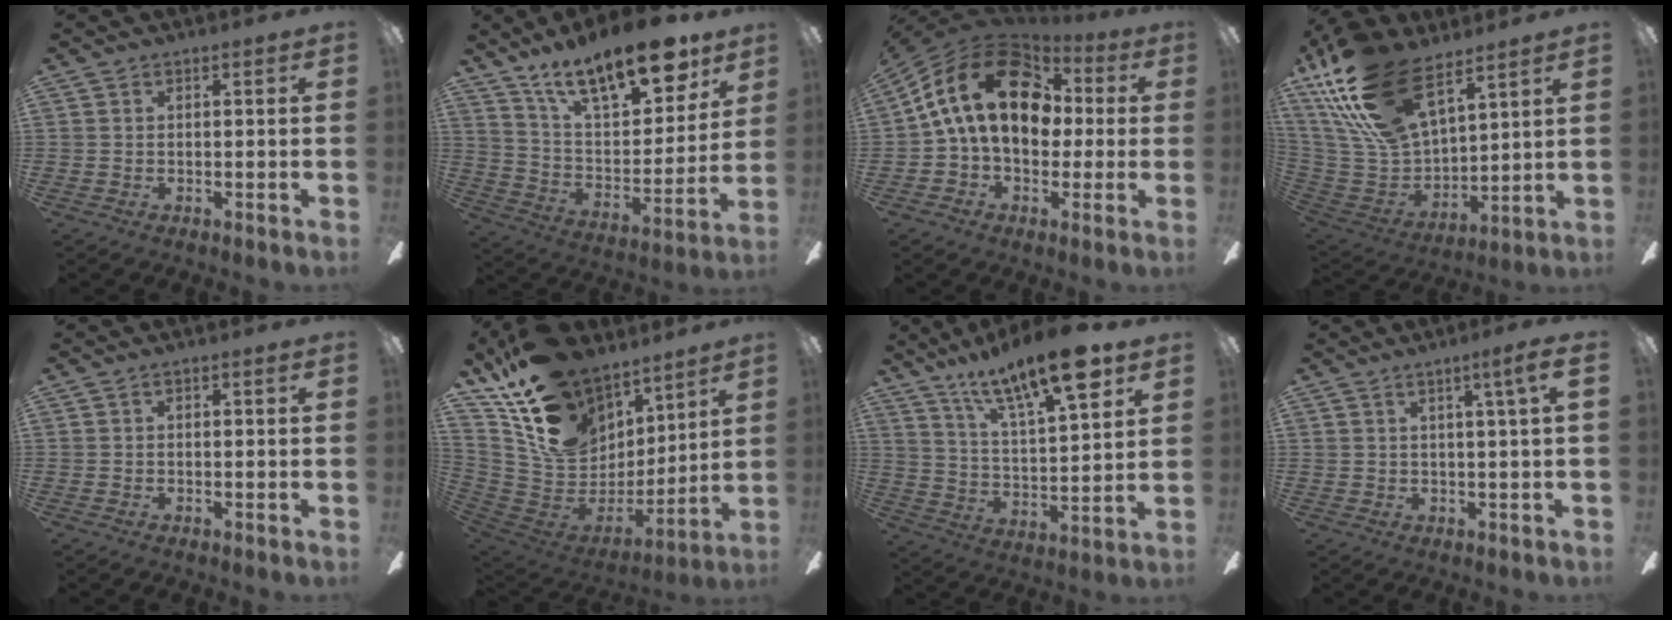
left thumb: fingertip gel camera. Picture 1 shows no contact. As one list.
[{"total": 20.3, "force": [14.6, 7.7, 11.9], "torque": [-0.194, -0.089, 0.254]}, {"total": 22.0, "force": [5.1, 14.7, 15.5], "torque": [-0.299, 0.008, 0.089]}, {"total": 25.3, "force": [16.1, 12.4, 15.1], "torque": [-0.334, -0.085, 0.290]}, {"total": 0.8, "force": [0.1, 0.5, 0.6], "torque": [-0.011, 0.005, 0.000]}, {"total": 21.3, "force": [13.2, 14.2, 8.9], "torque": [-0.163, -0.078, 0.257]}, {"total": 19.1, "force": [12.9, 5.6, 12.9], "torque": [-0.214, -0.067, 0.210]}, {"total": 4.5, "force": [2.1, -0.2, 4.0], "torque": [-0.066, -0.008, 0.029]}]